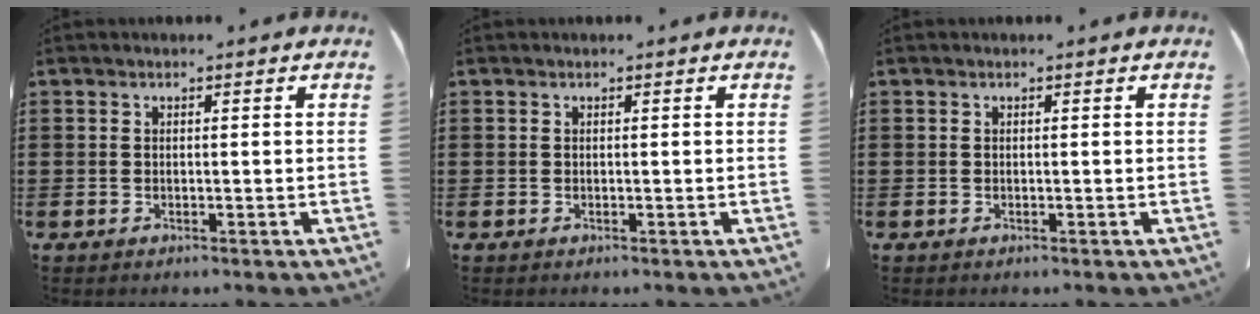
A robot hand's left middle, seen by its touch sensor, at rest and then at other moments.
{"total": 0.0}
{"total": 0.0}